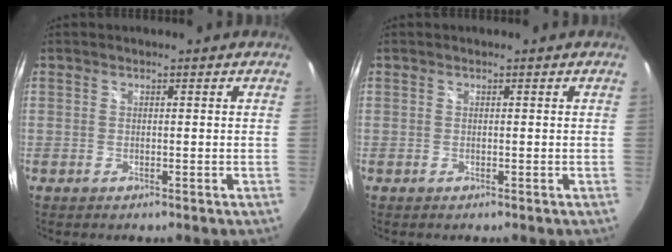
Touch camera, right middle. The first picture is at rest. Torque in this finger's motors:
{"motor_torque": [0.00, 0.00, 0.00, 0.00]}